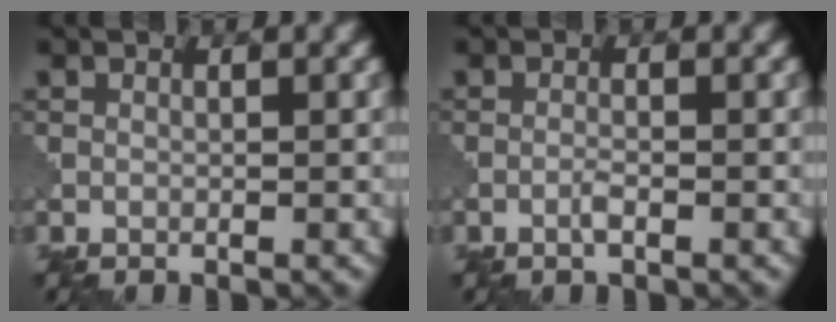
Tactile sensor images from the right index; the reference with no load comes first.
{"total": 1.0, "force": [-0.5, 0.1, 0.8], "torque": [-0.017, 0.001, -0.013]}